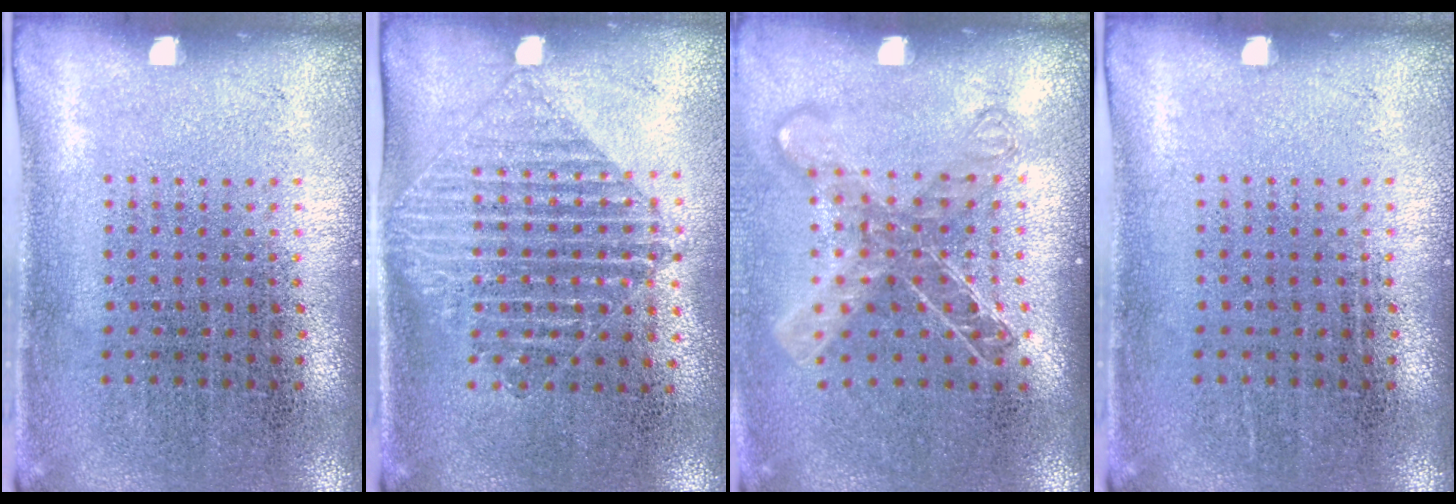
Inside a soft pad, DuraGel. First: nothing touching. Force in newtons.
{"total": 1.4, "press": 1.3, "slide": 0.7}
{"total": 1.5, "press": 1.2, "slide": 0.8}
{"total": 0.0}